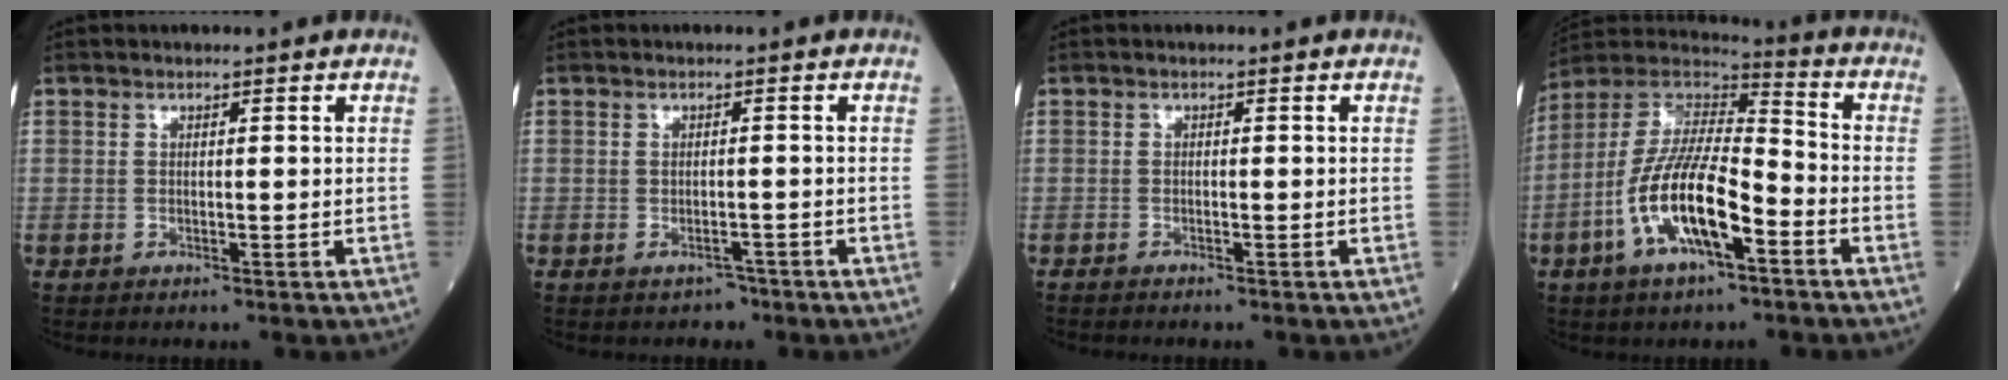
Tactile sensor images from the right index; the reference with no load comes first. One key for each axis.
{"total": 1.0, "fx": -0.7, "fy": 0.4, "fz": 0.6, "tx": -0.011, "ty": -0.001, "tz": -0.008}
{"total": 0.9, "fx": -0.9, "fy": 0.1, "fz": 0.1, "tx": -0.006, "ty": -0.001, "tz": -0.014}
{"total": 15.1, "fx": -5.7, "fy": 4.3, "fz": 13.4, "tx": -0.270, "ty": 0.004, "tz": -0.107}